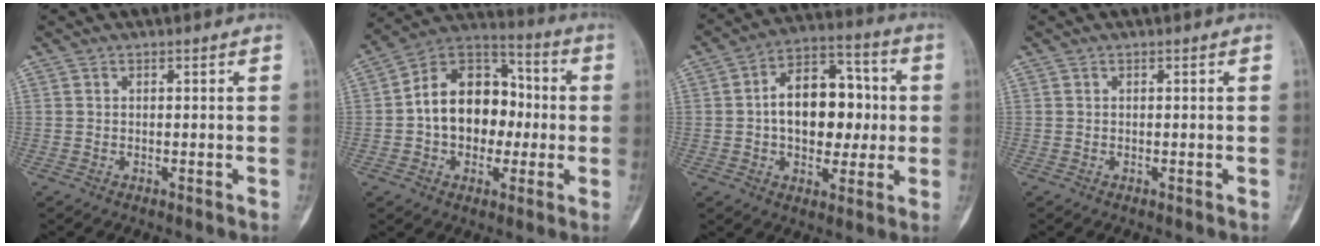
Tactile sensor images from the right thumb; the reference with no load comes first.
{"total": 16.7, "force": [-0.4, 12.2, 11.4], "torque": [-0.136, 0.037, -0.015]}
{"total": 15.9, "force": [0.5, 10.2, 12.1], "torque": [-0.139, 0.029, 0.003]}
{"total": 0.0}